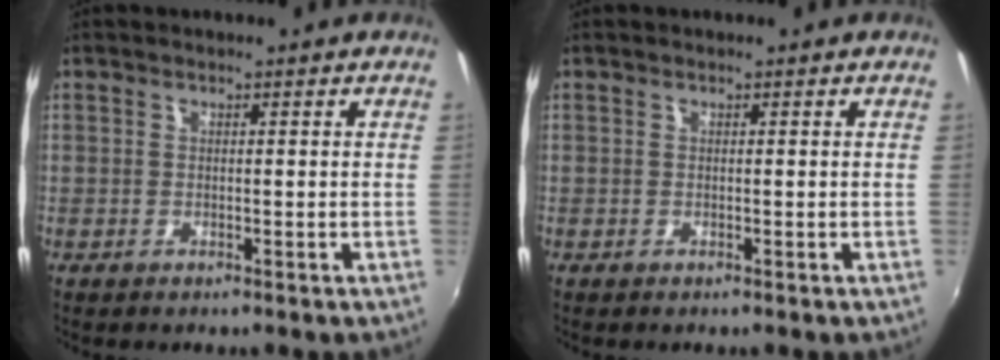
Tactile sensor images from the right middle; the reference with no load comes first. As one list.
[{"total": 0.0}]